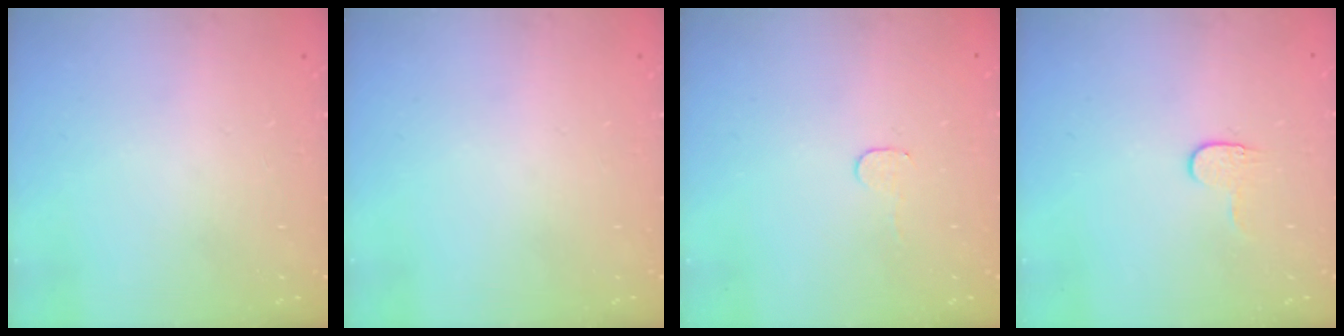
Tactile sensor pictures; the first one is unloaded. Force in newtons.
{"total": 0.0}
{"total": 2.8, "press": 2.8, "slide": 0.2}
{"total": 3.4, "press": 3.4, "slide": 0.4}